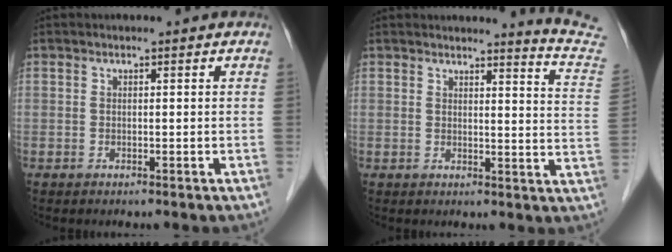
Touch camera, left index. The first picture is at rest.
{"total": 8.7, "force": [8.6, -1.8, 0.4], "torque": [-0.012, -0.103, 0.075]}